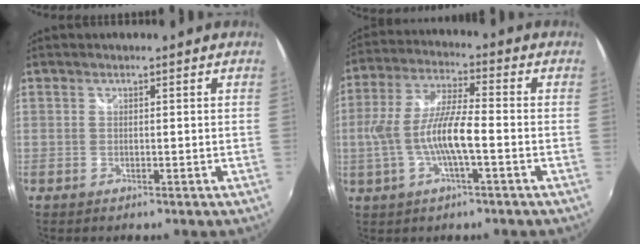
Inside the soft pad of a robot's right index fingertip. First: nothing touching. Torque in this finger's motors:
{"motor_torque": [1.15, -0.70, 0.82, 0.21]}